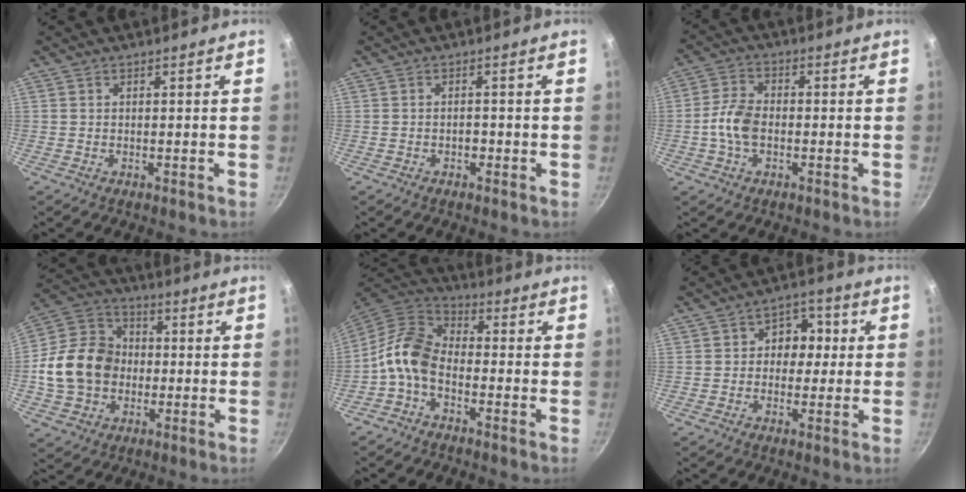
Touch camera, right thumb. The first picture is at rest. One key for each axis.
{"total": 1.3, "fx": -0.6, "fy": 0.9, "fz": 0.8, "tx": -0.010, "ty": 0.009, "tz": -0.008}
{"total": 6.8, "fx": -1.4, "fy": 4.3, "fz": 5.1, "tx": -0.097, "ty": 0.024, "tz": -0.033}
{"total": 16.3, "fx": -1.6, "fy": 13.3, "fz": 9.2, "tx": -0.140, "ty": 0.030, "tz": -0.039}
{"total": 9.3, "fx": -3.2, "fy": 5.9, "fz": 6.4, "tx": -0.125, "ty": 0.050, "tz": -0.082}
{"total": 7.0, "fx": 0.4, "fy": 5.8, "fz": 4.0, "tx": 0.000, "ty": 0.014, "tz": -0.005}